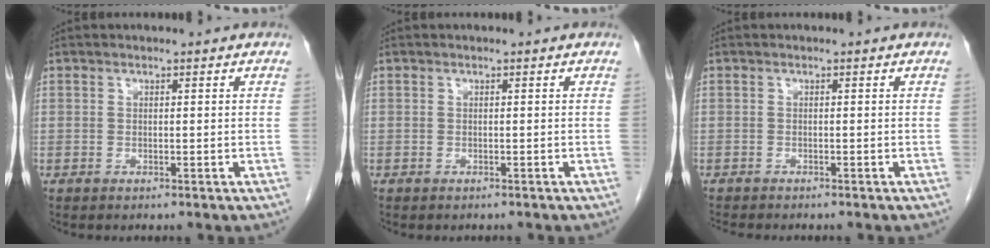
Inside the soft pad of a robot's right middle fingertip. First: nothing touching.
{"total": 0.7, "force": [-0.6, 0.2, 0.1], "torque": [-0.012, -0.001, -0.010]}
{"total": 3.5, "force": [-3.2, 0.6, 1.4], "torque": [-0.024, -0.008, -0.045]}